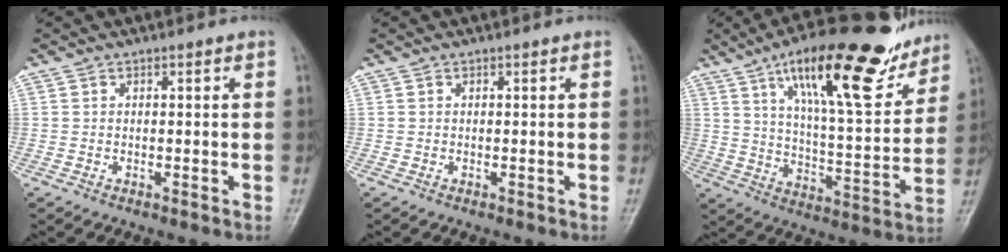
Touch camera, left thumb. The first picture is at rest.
{"total": 0.0}
{"total": 23.5, "force": [14.7, 6.9, 17.0], "torque": [-0.232, -0.053, 0.235]}